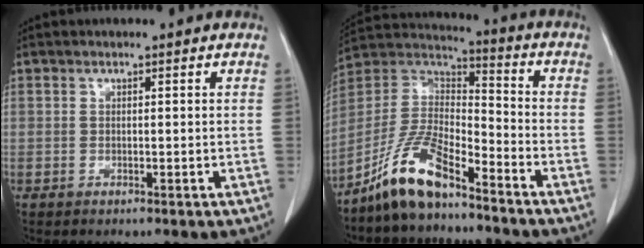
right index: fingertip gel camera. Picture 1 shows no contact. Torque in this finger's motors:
{"motor_torque": [1.24, -0.90, 0.34, 0.16]}